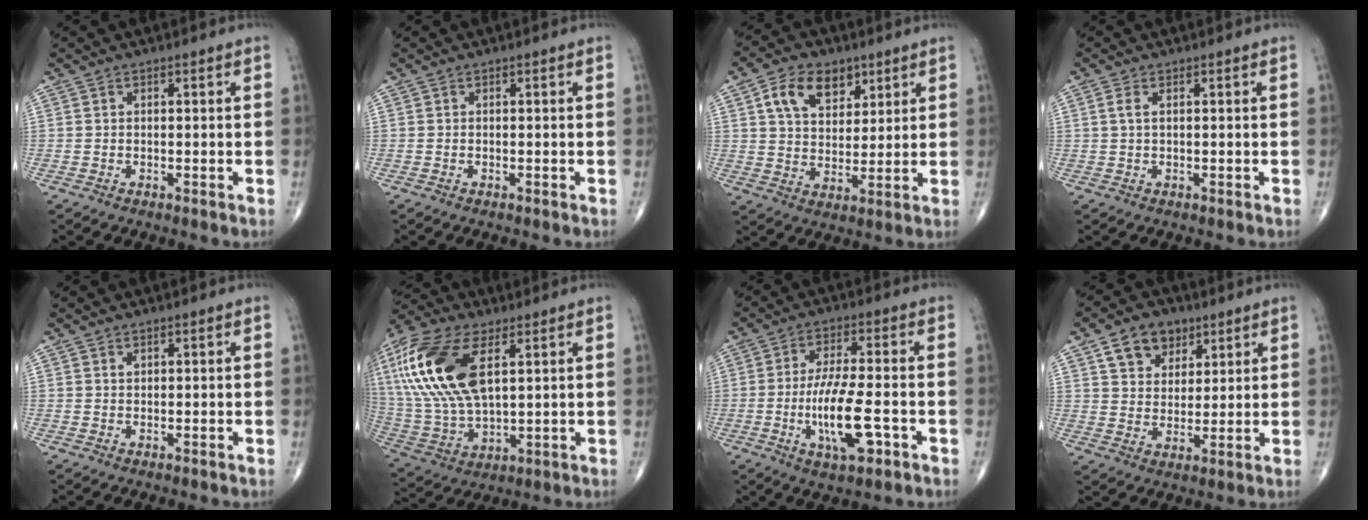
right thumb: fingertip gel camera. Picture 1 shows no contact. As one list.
[{"total": 0.0}, {"total": 10.5, "force": [5.0, 6.9, 6.1], "torque": [-0.077, -0.016, 0.088]}, {"total": 1.9, "force": [0.6, 0.8, 1.5], "torque": [-0.040, 0.008, 0.016]}, {"total": 0.7, "force": [0.4, 0.5, 0.4], "torque": [-0.002, -0.001, 0.007]}, {"total": 22.7, "force": [7.1, 11.3, 18.4], "torque": [-0.397, -0.009, 0.135]}, {"total": 11.7, "force": [-3.4, 3.5, 10.6], "torque": [-0.198, 0.007, -0.057]}, {"total": 9.1, "force": [4.9, 6.4, 4.2], "torque": [-0.039, -0.020, 0.083]}]